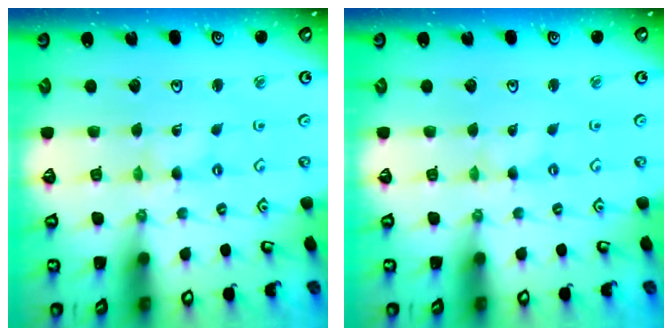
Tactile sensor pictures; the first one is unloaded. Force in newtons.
{"total": 0.0}